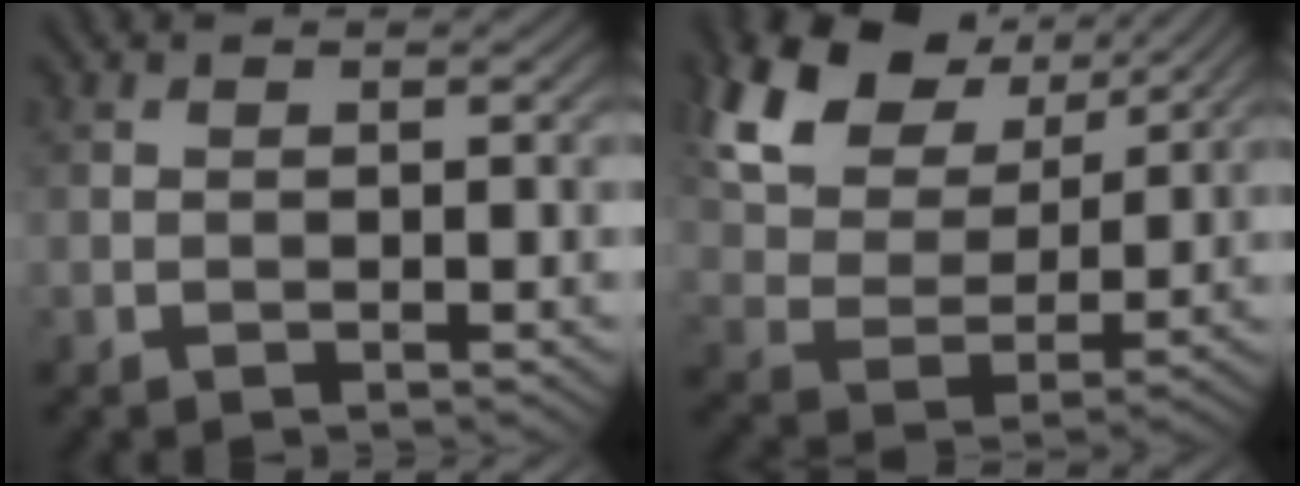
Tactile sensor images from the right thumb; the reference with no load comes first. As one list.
[{"total": 15.2, "force": [8.8, 8.9, 8.6], "torque": [-0.220, 0.022, 0.151]}]